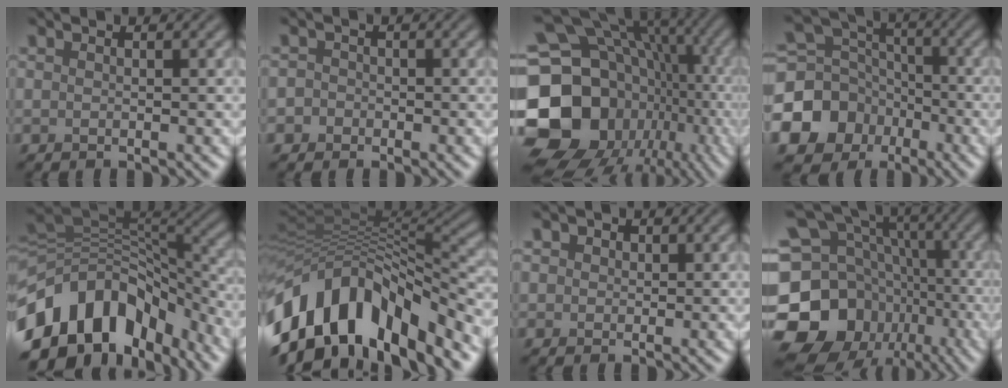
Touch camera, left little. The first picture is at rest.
{"total": 2.0, "force": [-0.7, 1.8, 0.3], "torque": [0.017, 0.011, -0.029]}
{"total": 20.4, "force": [-3.6, 17.1, 10.6], "torque": [-0.212, -0.010, -0.065]}
{"total": 11.6, "force": [-4.8, 10.0, 3.4], "torque": [-0.101, -0.024, -0.107]}
{"total": 14.2, "force": [-6.4, 9.1, 8.8], "torque": [-0.192, 0.013, -0.110]}
{"total": 14.5, "force": [-6.1, 8.2, 10.3], "torque": [-0.202, 0.026, -0.118]}
{"total": 3.3, "force": [1.6, 2.5, 1.4], "torque": [-0.016, 0.017, 0.006]}
{"total": 18.7, "force": [-6.5, 15.4, 8.4], "torque": [-0.202, -0.012, -0.112]}